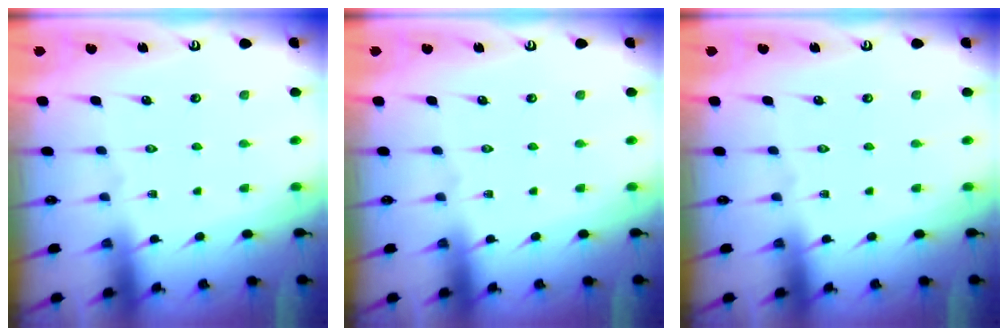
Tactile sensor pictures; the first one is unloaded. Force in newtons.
{"total": 0.0}
{"total": 0.0}